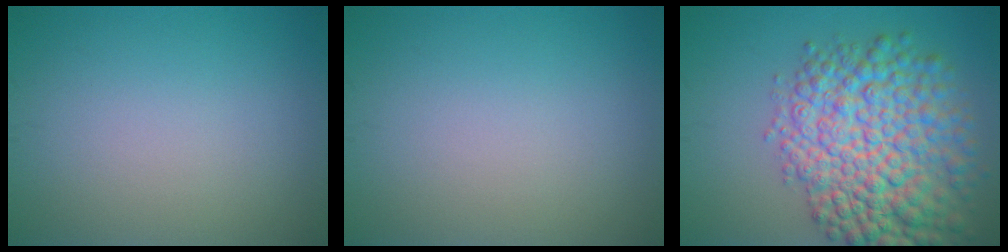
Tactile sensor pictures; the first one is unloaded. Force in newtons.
{"total": 0.0}
{"total": 10.9, "press": 10.9, "slide": 0.3}